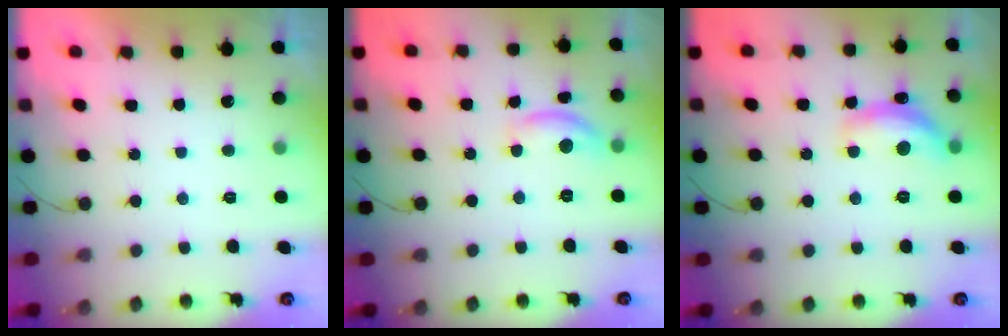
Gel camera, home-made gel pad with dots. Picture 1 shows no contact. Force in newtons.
{"total": 9.2, "press": 9.2, "slide": 0.6}
{"total": 13.9, "press": 13.9, "slide": 0.6}